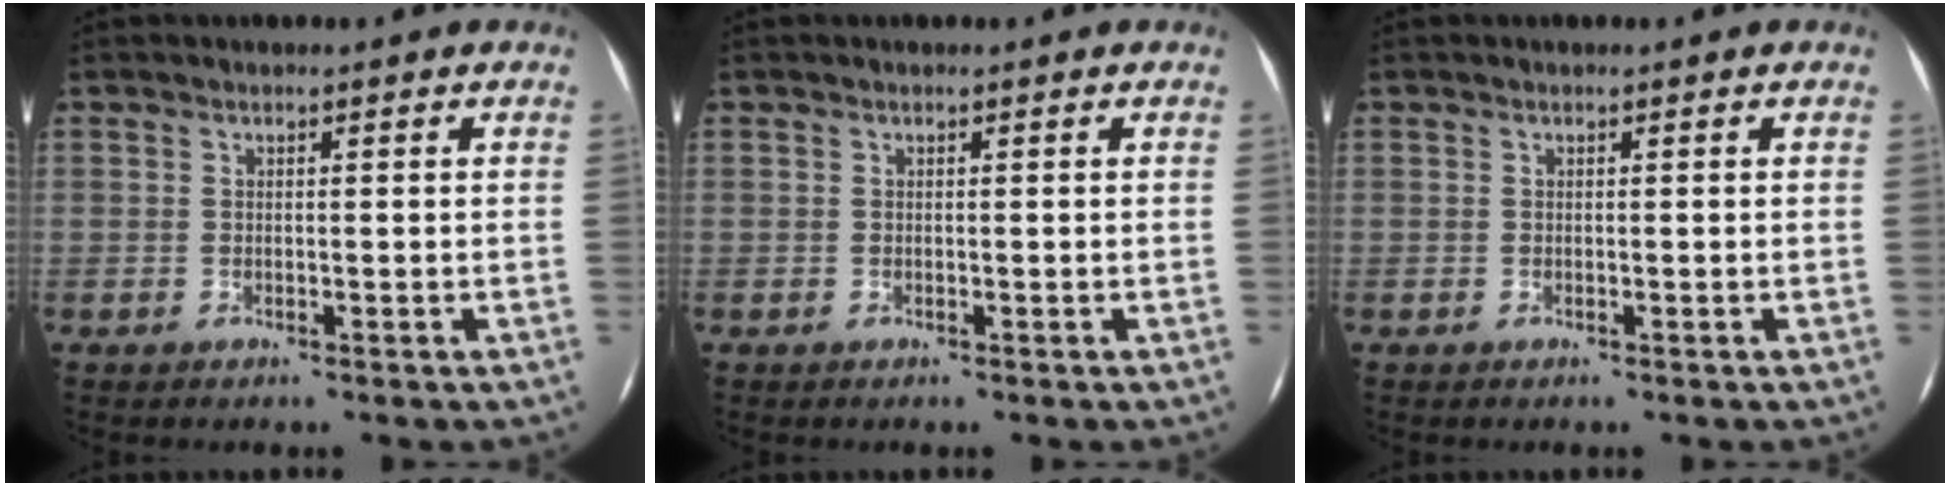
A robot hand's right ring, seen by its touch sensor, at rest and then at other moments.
{"total": 0.0}
{"total": 0.0}